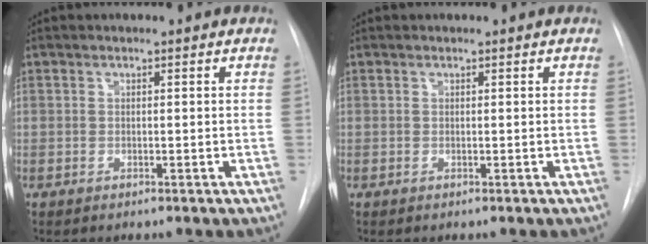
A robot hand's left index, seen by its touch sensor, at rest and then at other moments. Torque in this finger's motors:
{"motor_torque": [0.00, 0.00, 0.03, 0.00]}